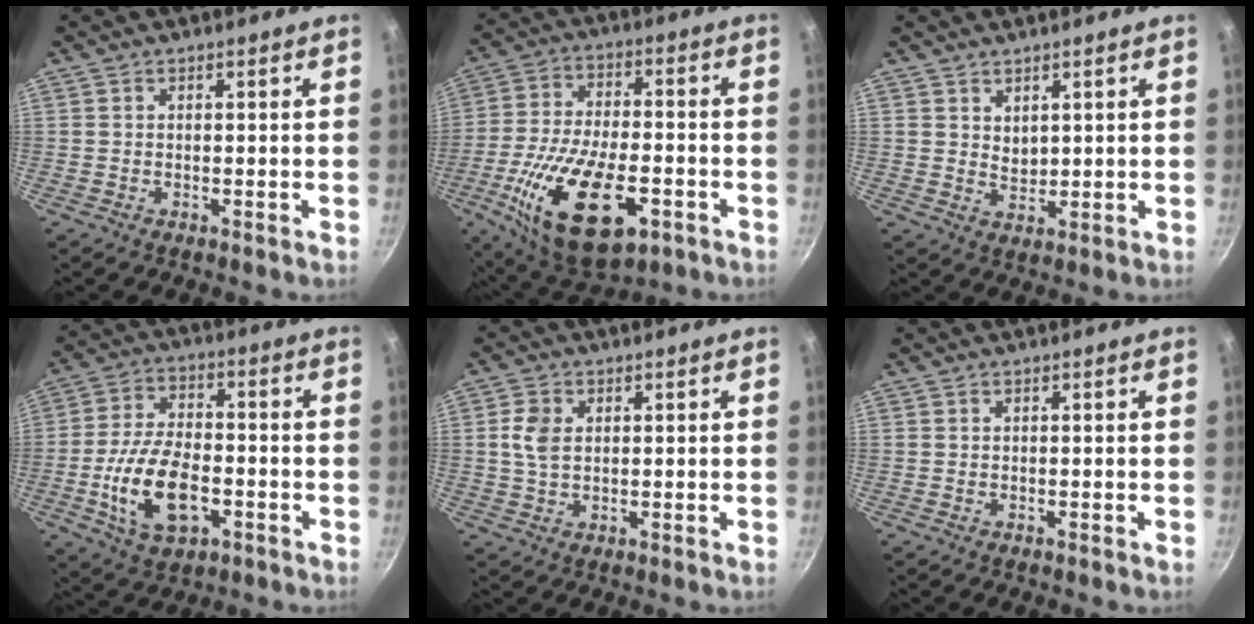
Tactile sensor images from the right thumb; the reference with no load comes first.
{"total": 22.1, "force": [-7.8, 10.6, 17.7], "torque": [-0.315, 0.011, -0.129]}
{"total": 2.9, "force": [1.6, 1.9, 1.5], "torque": [-0.017, -0.012, 0.034]}
{"total": 14.5, "force": [-4.2, 7.9, 11.4], "torque": [-0.206, 0.023, -0.075]}
{"total": 5.0, "force": [0.9, 3.5, 3.5], "torque": [-0.061, 0.002, 0.017]}
{"total": 0.0}